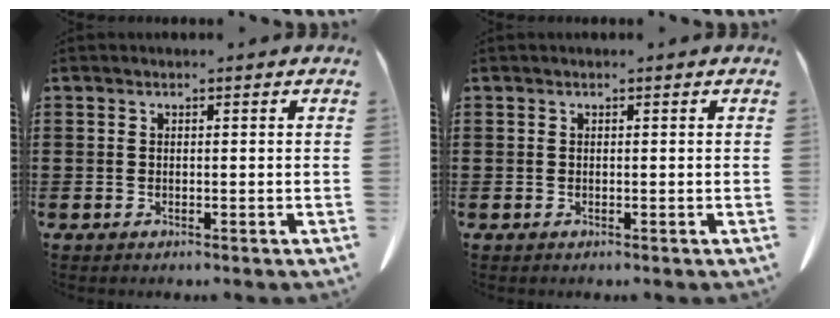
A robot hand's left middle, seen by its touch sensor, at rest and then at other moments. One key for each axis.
{"total": 0.0}